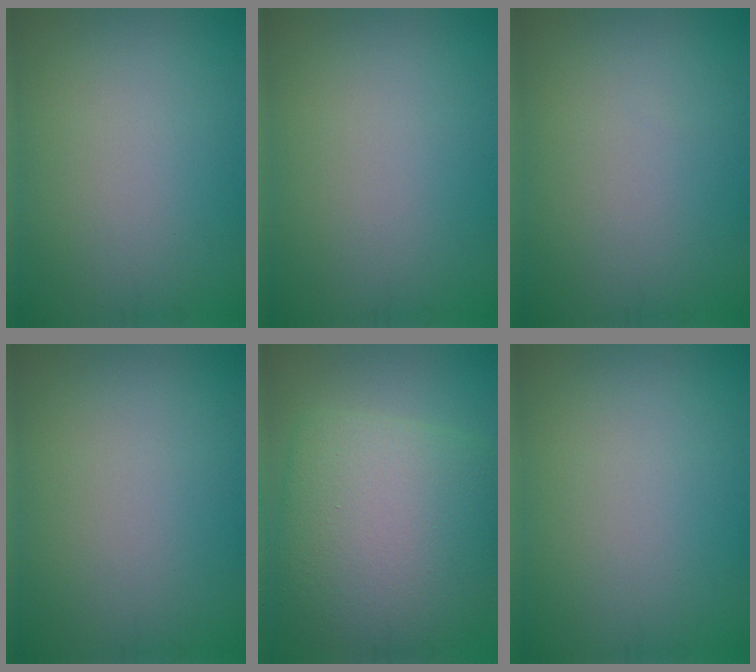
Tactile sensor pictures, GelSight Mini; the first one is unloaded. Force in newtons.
{"total": 0.0}
{"total": 0.0}
{"total": 0.0}
{"total": 11.8, "press": 11.8, "slide": 0.3}
{"total": 0.0}